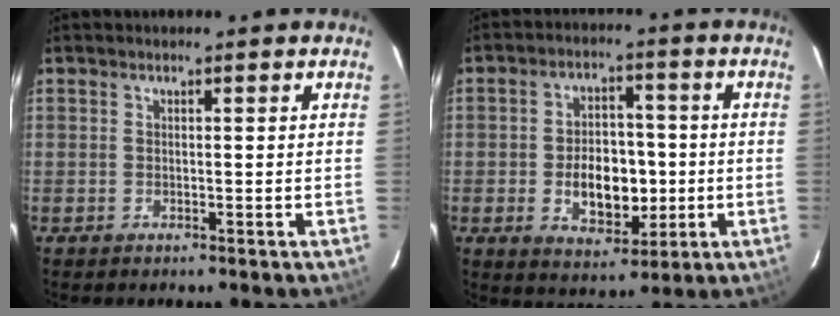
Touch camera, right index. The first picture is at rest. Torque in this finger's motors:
{"motor_torque": [0.79, -0.42, 0.55, 0.10]}